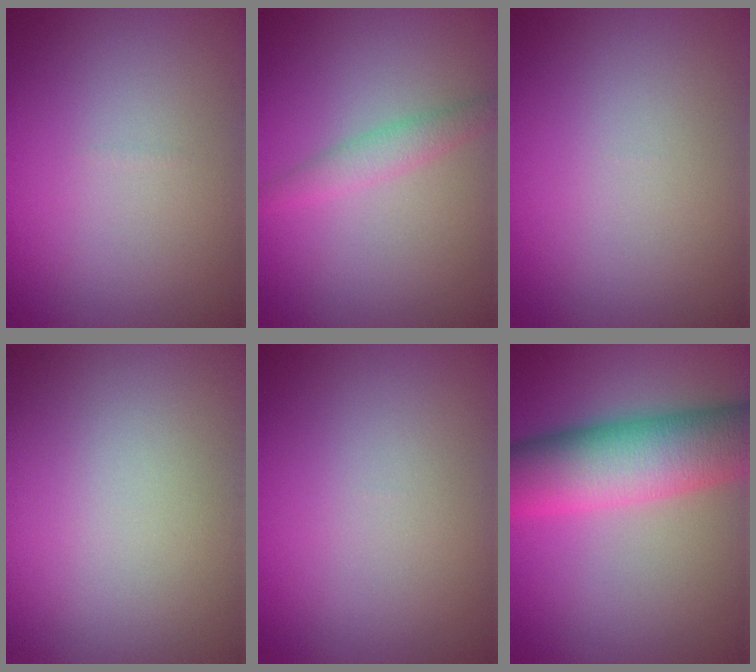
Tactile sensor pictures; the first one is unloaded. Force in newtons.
{"total": 1.9, "press": 1.9, "slide": 0.1}
{"total": 0.0}
{"total": 0.0}
{"total": 0.0}
{"total": 9.8, "press": 9.8, "slide": 0.2}